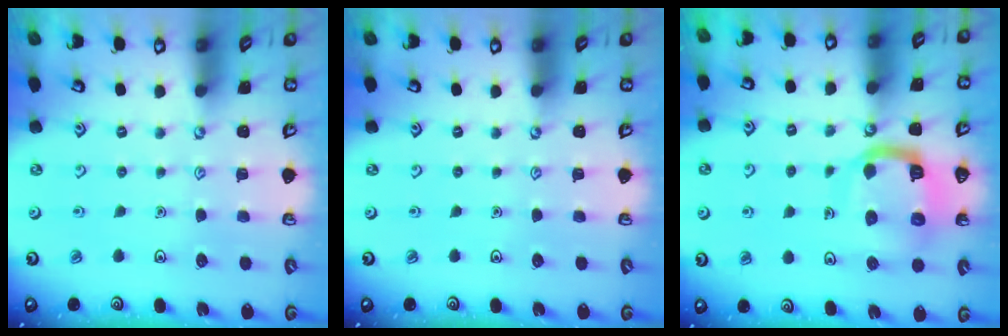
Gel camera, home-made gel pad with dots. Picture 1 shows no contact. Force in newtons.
{"total": 0.0}
{"total": 12.4, "press": 12.3, "slide": 1.4}